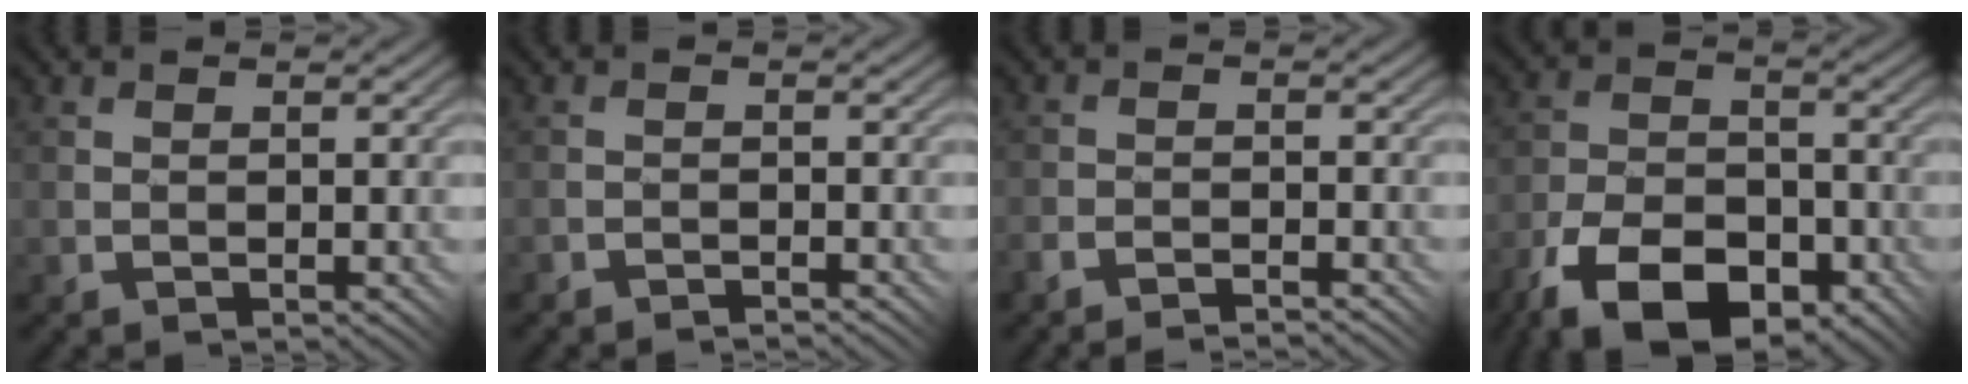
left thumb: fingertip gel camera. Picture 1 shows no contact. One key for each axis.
{"total": 1.4, "fx": -0.9, "fy": -0.6, "fz": -0.9, "tx": 0.017, "ty": 0.011, "tz": -0.025}
{"total": 2.6, "fx": -2.6, "fy": -0.4, "fz": 0.0, "tx": 0.001, "ty": 0.008, "tz": -0.061}
{"total": 12.3, "fx": -7.8, "fy": 6.2, "fz": 7.1, "tx": -0.156, "ty": -0.013, "tz": -0.144}